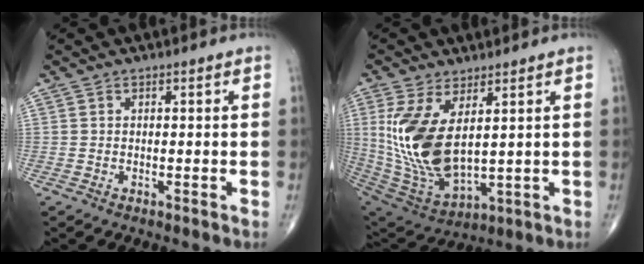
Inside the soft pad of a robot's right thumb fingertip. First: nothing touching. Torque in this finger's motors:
{"motor_torque": [-0.75, 1.48, 1.18, 0.88, 0.21]}